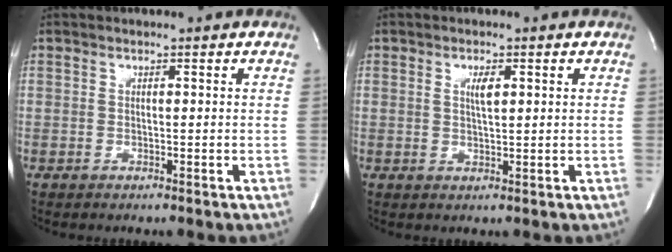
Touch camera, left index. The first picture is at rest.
{"total": 2.1, "force": [0.6, 0.4, 2.0], "torque": [-0.041, -0.002, 0.011]}